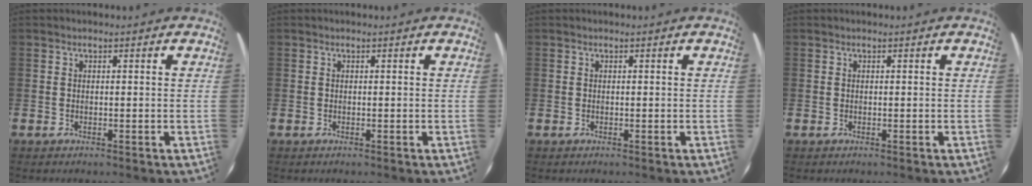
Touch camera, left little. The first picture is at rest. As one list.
[{"total": 0.0}, {"total": 0.0}, {"total": 0.0}]